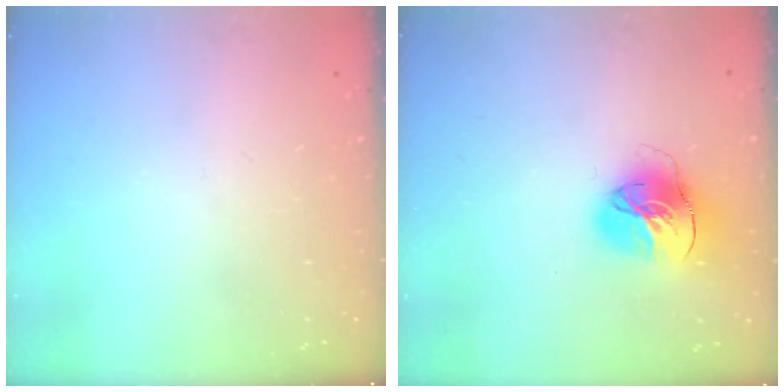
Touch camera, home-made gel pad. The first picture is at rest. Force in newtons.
{"total": 15.0, "press": 14.9, "slide": 1.8}